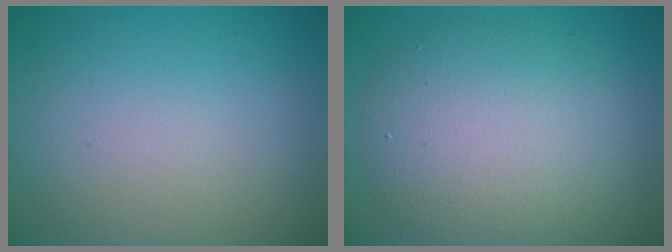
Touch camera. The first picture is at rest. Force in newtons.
{"total": 7.3, "press": 7.3, "slide": 0.4}